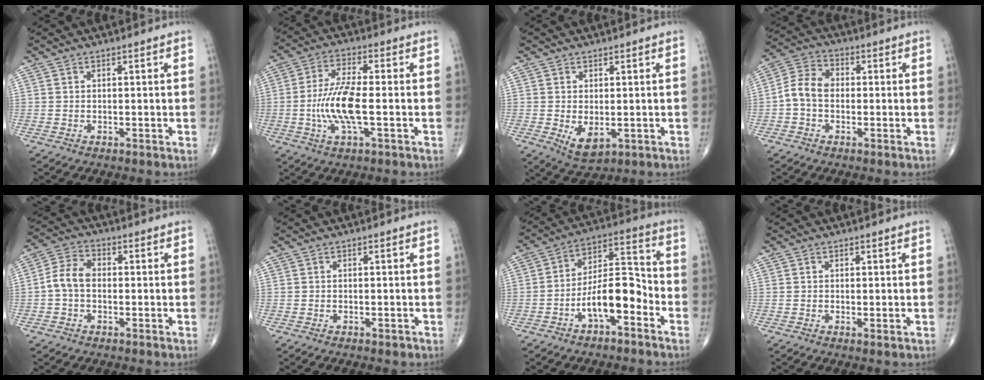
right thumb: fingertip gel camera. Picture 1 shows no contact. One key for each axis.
{"total": 10.2, "fx": -1.6, "fy": 3.0, "fz": 9.6, "tx": -0.206, "ty": 0.010, "tz": -0.033}
{"total": 5.1, "fx": -0.8, "fy": 2.8, "fz": 4.1, "tx": -0.063, "ty": -0.011, "tz": 0.000}
{"total": 6.8, "fx": -0.9, "fy": 5.0, "fz": 4.5, "tx": -0.079, "ty": 0.027, "tz": -0.029}
{"total": 6.0, "fx": -0.7, "fy": 4.1, "fz": 4.3, "tx": -0.080, "ty": 0.021, "tz": -0.023}
{"total": 0.8, "fx": -0.5, "fy": 0.4, "fz": 0.5, "tx": -0.007, "ty": -0.002, "tz": -0.006}
{"total": 11.8, "fx": -5.0, "fy": 5.0, "fz": 9.5, "tx": -0.149, "ty": 0.057, "tz": -0.089}
{"total": 0.8, "fx": -0.1, "fy": 0.2, "fz": 0.7, "tx": -0.018, "ty": -0.005, "tz": -0.004}